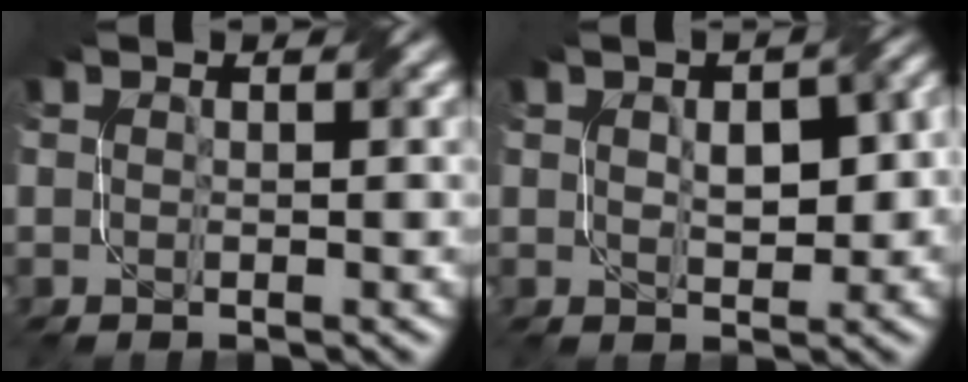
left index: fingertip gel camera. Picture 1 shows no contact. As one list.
[{"total": 5.3, "force": [0.6, 2.9, 4.4], "torque": [-0.056, 0.004, 0.018]}]